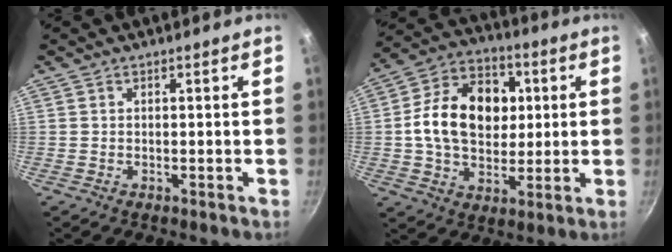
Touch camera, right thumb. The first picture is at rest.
{"total": 17.8, "force": [2.1, 13.0, 12.0], "torque": [-0.163, 0.017, 0.024]}